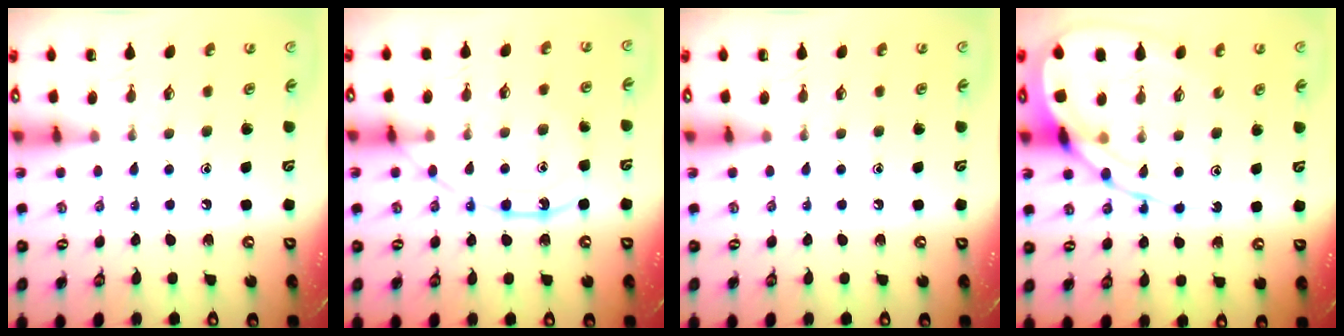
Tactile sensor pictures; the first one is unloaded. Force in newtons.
{"total": 14.0, "press": 13.9, "slide": 1.3}
{"total": 0.0}
{"total": 13.7, "press": 13.6, "slide": 1.1}